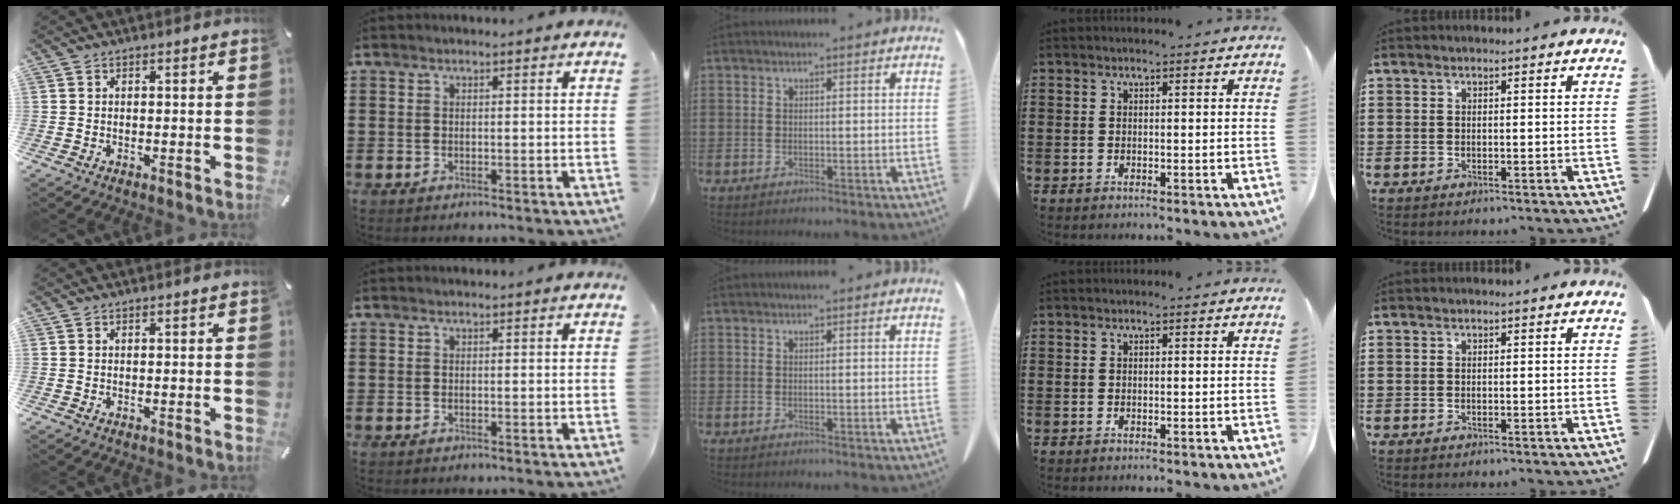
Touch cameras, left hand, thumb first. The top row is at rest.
{}